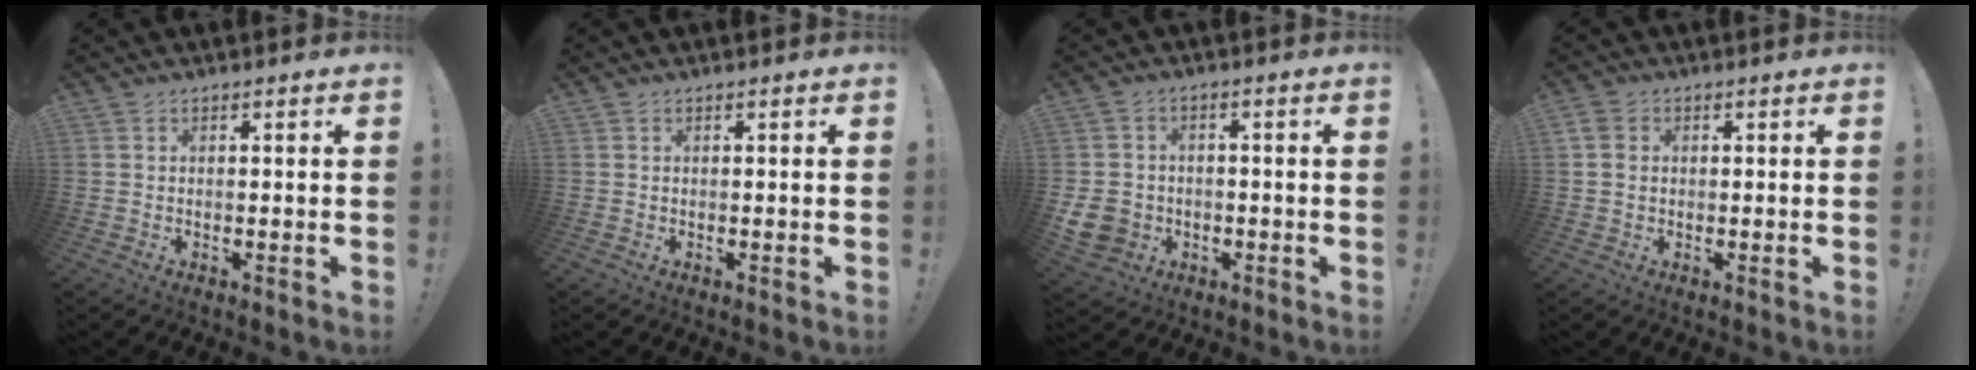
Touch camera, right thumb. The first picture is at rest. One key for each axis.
{"total": 0.0}
{"total": 8.5, "fx": -2.5, "fy": 7.2, "fz": 3.7, "tx": -0.081, "ty": 0.014, "tz": -0.043}
{"total": 3.8, "fx": 0.8, "fy": 3.1, "fz": 2.1, "tx": -0.040, "ty": 0.009, "tz": 0.019}